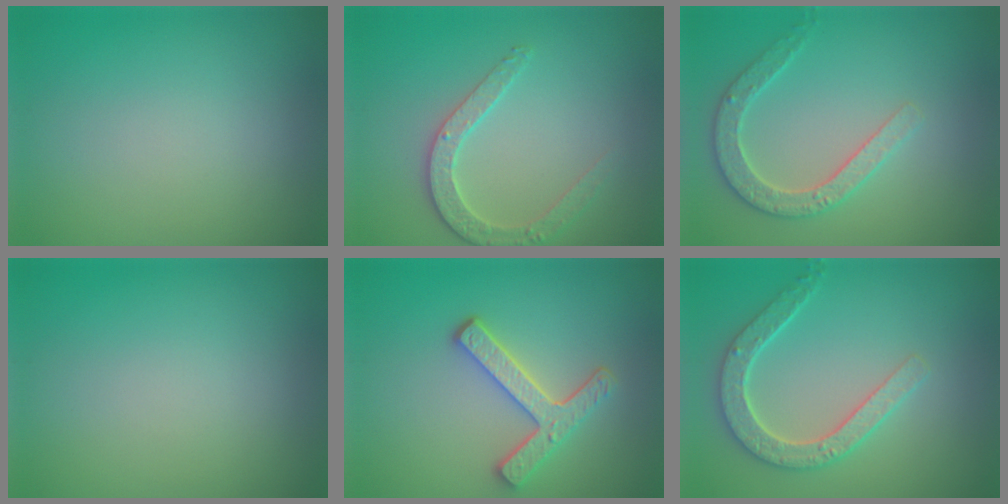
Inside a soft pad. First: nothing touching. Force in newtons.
{"total": 2.7, "press": 2.6, "slide": 0.7}
{"total": 3.0, "press": 3.0, "slide": 0.3}
{"total": 0.0}
{"total": 3.8, "press": 3.1, "slide": 2.1}
{"total": 3.6, "press": 3.4, "slide": 1.4}